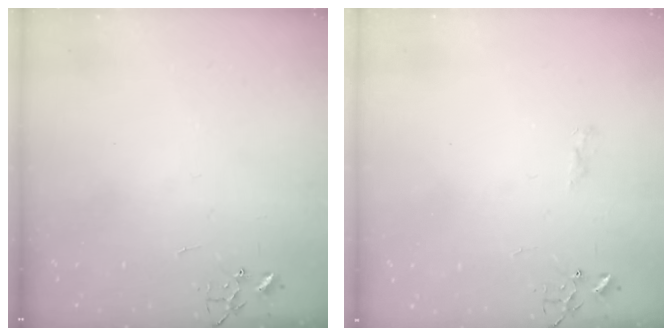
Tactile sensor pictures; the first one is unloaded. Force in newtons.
{"total": 5.6, "press": 5.6, "slide": 0.6}